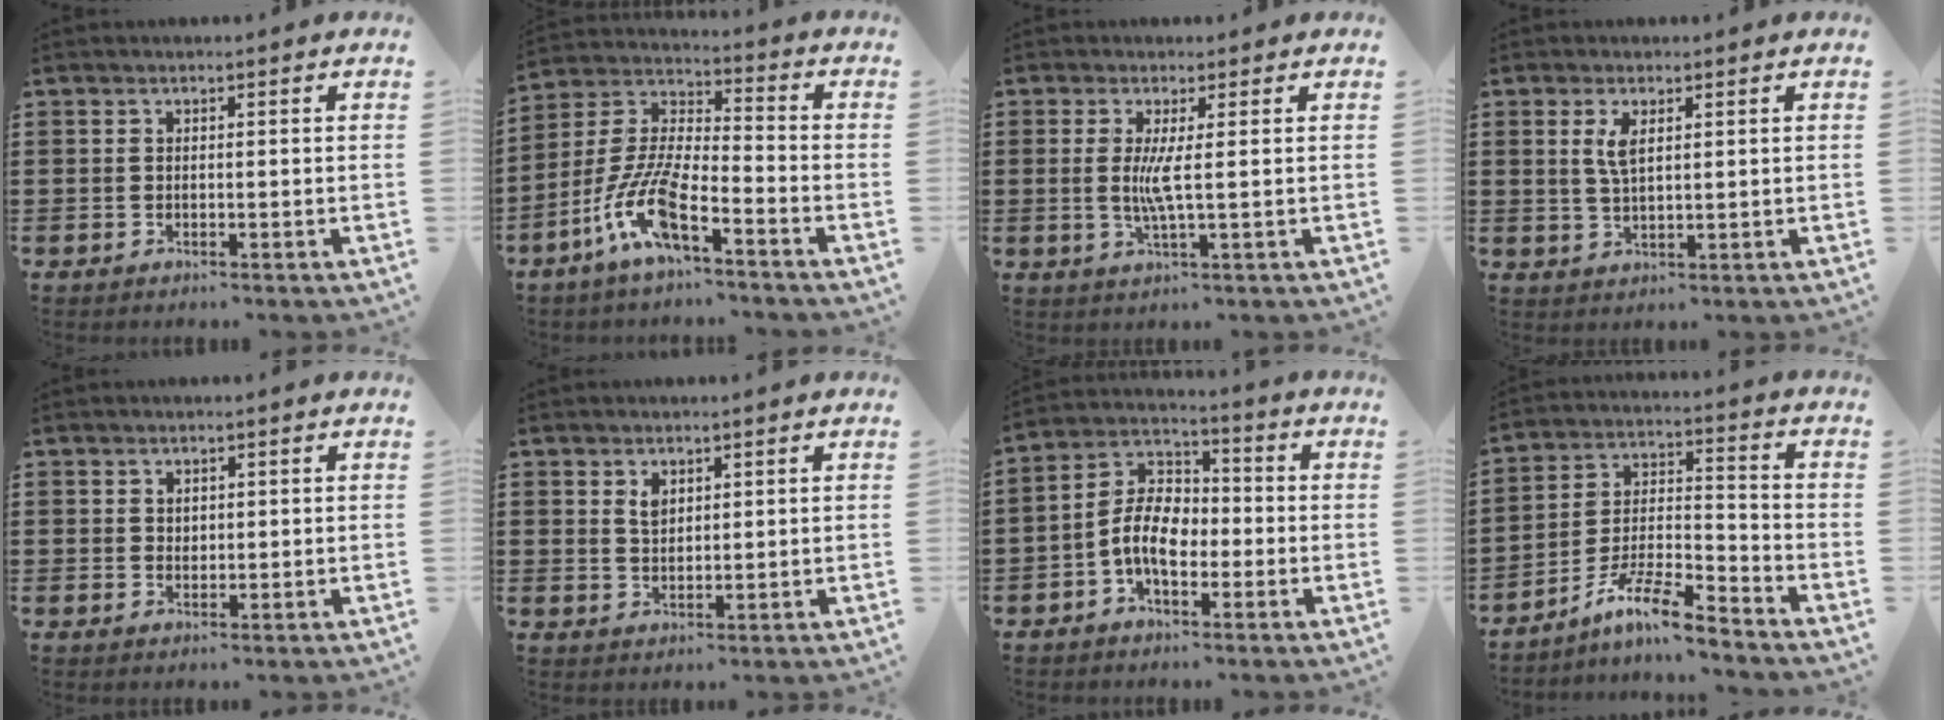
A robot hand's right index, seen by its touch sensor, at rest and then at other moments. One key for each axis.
{"total": 10.9, "fx": -6.9, "fy": 2.7, "fz": 8.0, "tx": -0.200, "ty": -0.009, "tz": -0.142}
{"total": 4.1, "fx": 0.3, "fy": -0.1, "fz": 4.0, "tx": -0.083, "ty": -0.009, "tz": 0.000}
{"total": 3.3, "fx": 1.2, "fy": 1.1, "fz": 2.8, "tx": -0.061, "ty": 0.006, "tz": 0.020}
{"total": 1.3, "fx": 0.8, "fy": 1.0, "fz": 0.3, "tx": -0.008, "ty": 0.004, "tz": 0.016}
{"total": 2.2, "fx": 1.2, "fy": 1.3, "fz": 1.3, "tx": -0.029, "ty": 0.003, "tz": 0.023}
{"total": 8.0, "fx": -2.0, "fy": 4.7, "fz": 6.1, "tx": -0.145, "ty": 0.009, "tz": -0.046}
{"total": 9.6, "fx": -8.0, "fy": 0.9, "fz": 5.2, "tx": -0.102, "ty": 0.010, "tz": -0.156}